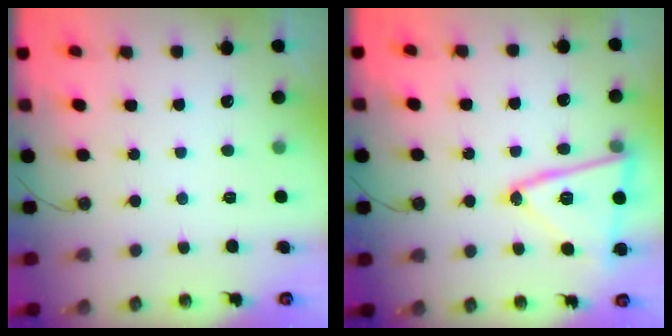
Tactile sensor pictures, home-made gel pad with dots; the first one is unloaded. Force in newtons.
{"total": 15.8, "press": 15.6, "slide": 2.5}